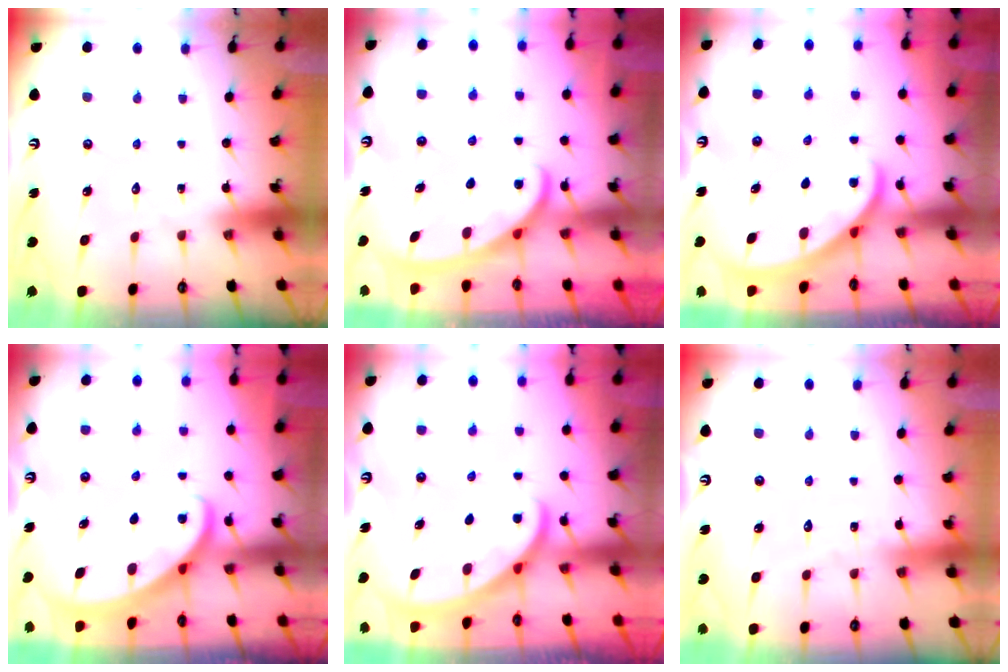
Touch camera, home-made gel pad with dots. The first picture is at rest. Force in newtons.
{"total": 2.8, "press": 2.8, "slide": 0.4}
{"total": 2.1, "press": 2.1, "slide": 0.2}
{"total": 2.2, "press": 2.2, "slide": 0.3}
{"total": 2.6, "press": 2.6, "slide": 0.1}
{"total": 2.1, "press": 2.1, "slide": 0.3}